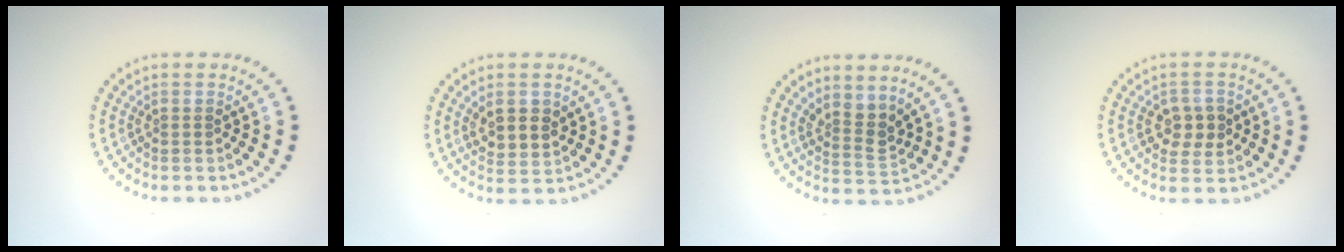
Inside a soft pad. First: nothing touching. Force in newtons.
{"total": 3.0, "press": 2.9, "slide": 0.9}
{"total": 2.5, "press": 1.8, "slide": 1.7}
{"total": 2.8, "press": 2.8, "slide": 0.3}